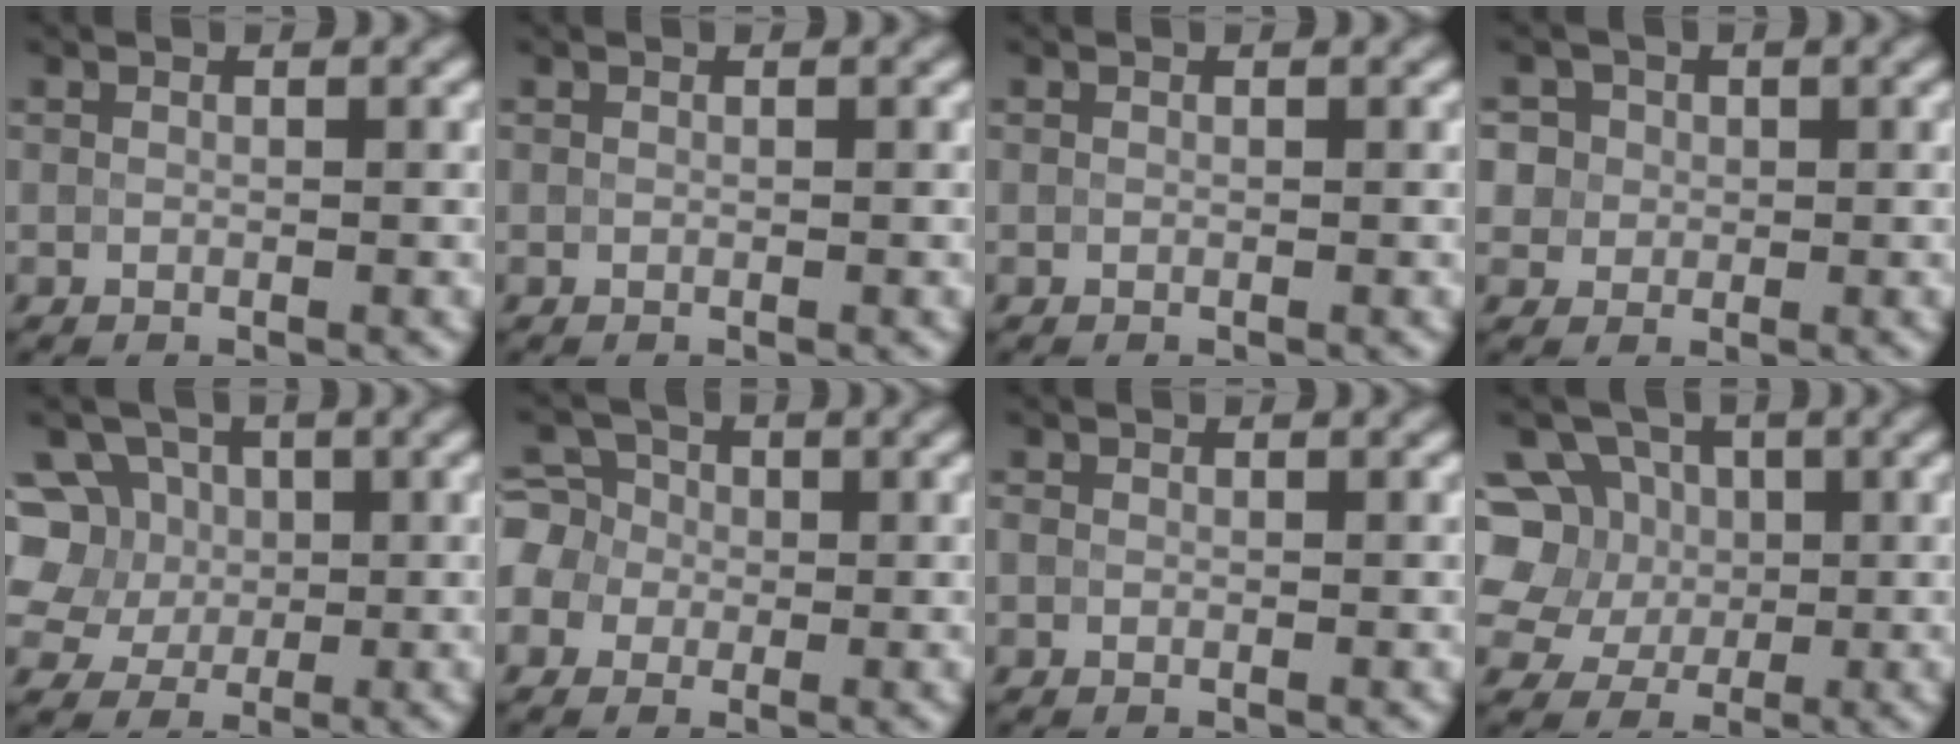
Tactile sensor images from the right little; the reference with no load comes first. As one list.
[{"total": 0.0}, {"total": 0.0}, {"total": 4.4, "force": [0.5, 4.3, 1.0], "torque": [0.002, 0.030, -0.019]}, {"total": 6.0, "force": [1.4, 5.6, 1.7], "torque": [-0.015, 0.026, 0.008]}, {"total": 5.5, "force": [-1.7, 5.1, 1.3], "torque": [-0.014, 0.014, -0.062]}, {"total": 0.0}, {"total": 6.4, "force": [0.9, 6.0, 1.9], "torque": [-0.035, 0.030, -0.009]}]